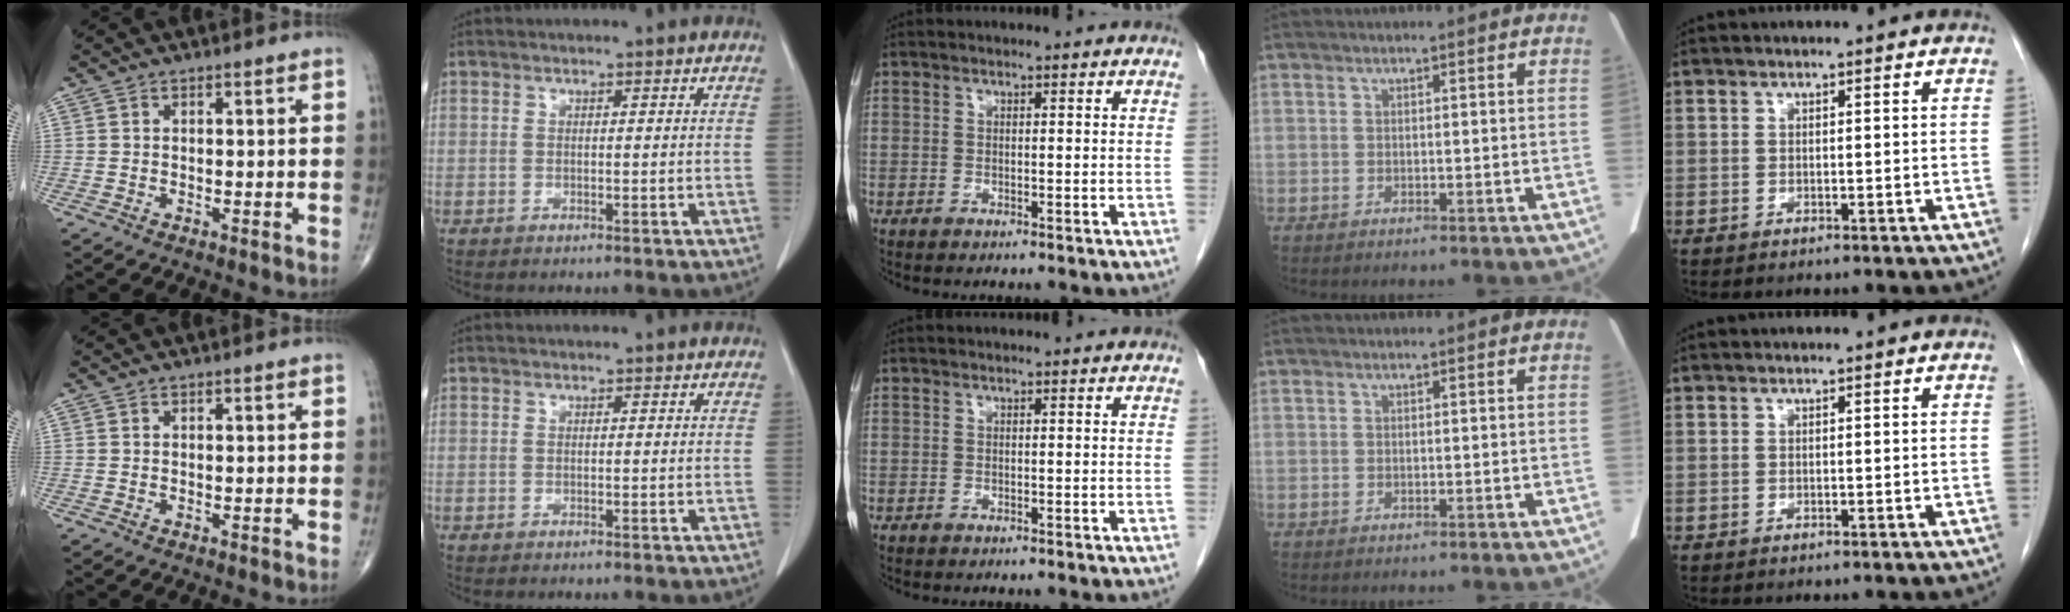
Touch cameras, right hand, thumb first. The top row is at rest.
{}